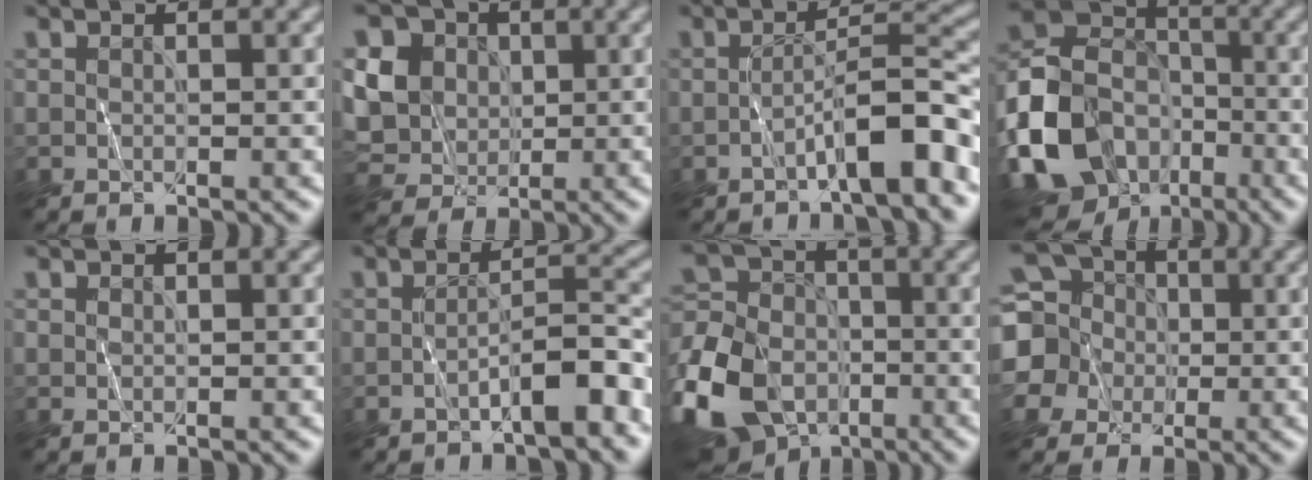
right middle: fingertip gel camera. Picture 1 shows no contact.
{"total": 7.1, "force": [1.7, 6.0, 3.2], "torque": [-0.085, 0.017, 0.026]}
{"total": 5.3, "force": [-2.8, 0.9, 4.4], "torque": [-0.067, 0.021, -0.049]}
{"total": 11.6, "force": [-4.8, 9.0, 5.5], "torque": [-0.126, -0.004, -0.105]}
{"total": 0.0}
{"total": 3.7, "force": [-2.0, 0.7, 3.0], "torque": [-0.046, 0.015, -0.039]}
{"total": 11.7, "force": [-5.5, 8.3, 6.2], "torque": [-0.156, -0.011, -0.127]}
{"total": 8.6, "force": [1.2, 7.7, 3.5], "torque": [-0.091, 0.029, -0.019]}